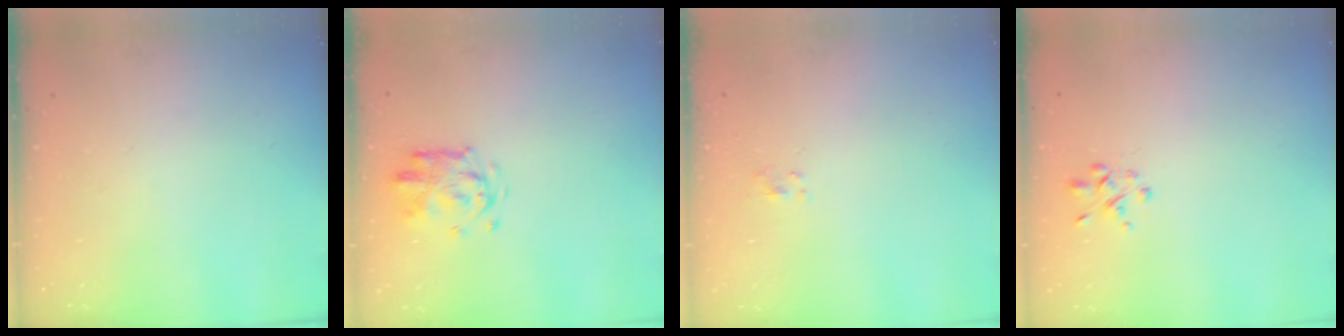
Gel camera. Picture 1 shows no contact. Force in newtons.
{"total": 3.4, "press": 3.4, "slide": 0.4}
{"total": 0.8, "press": 0.5, "slide": 0.6}
{"total": 2.5, "press": 2.5, "slide": 0.6}